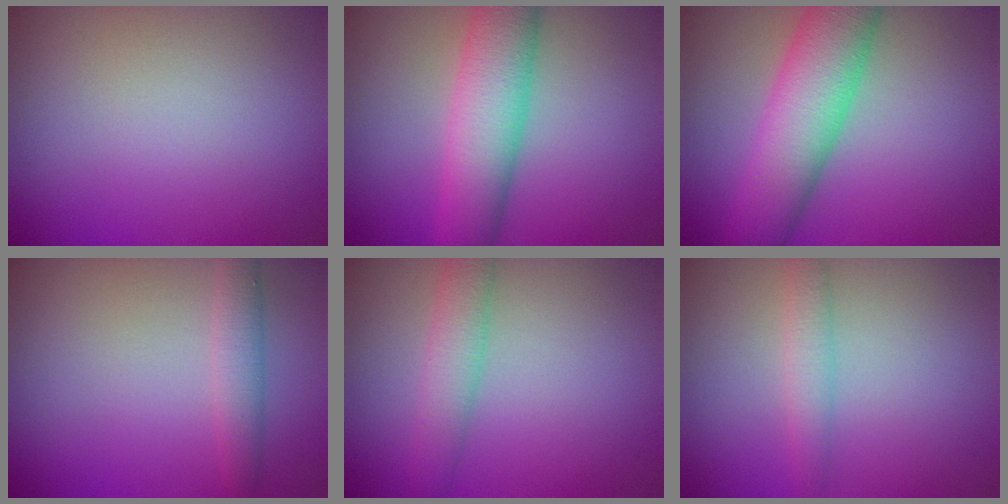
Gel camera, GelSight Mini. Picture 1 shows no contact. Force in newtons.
{"total": 6.8, "press": 6.8, "slide": 0.2}
{"total": 8.2, "press": 8.2, "slide": 0.5}
{"total": 2.1, "press": 2.1, "slide": 0.1}
{"total": 3.2, "press": 3.2, "slide": 0.1}
{"total": 1.9, "press": 1.9, "slide": 0.1}